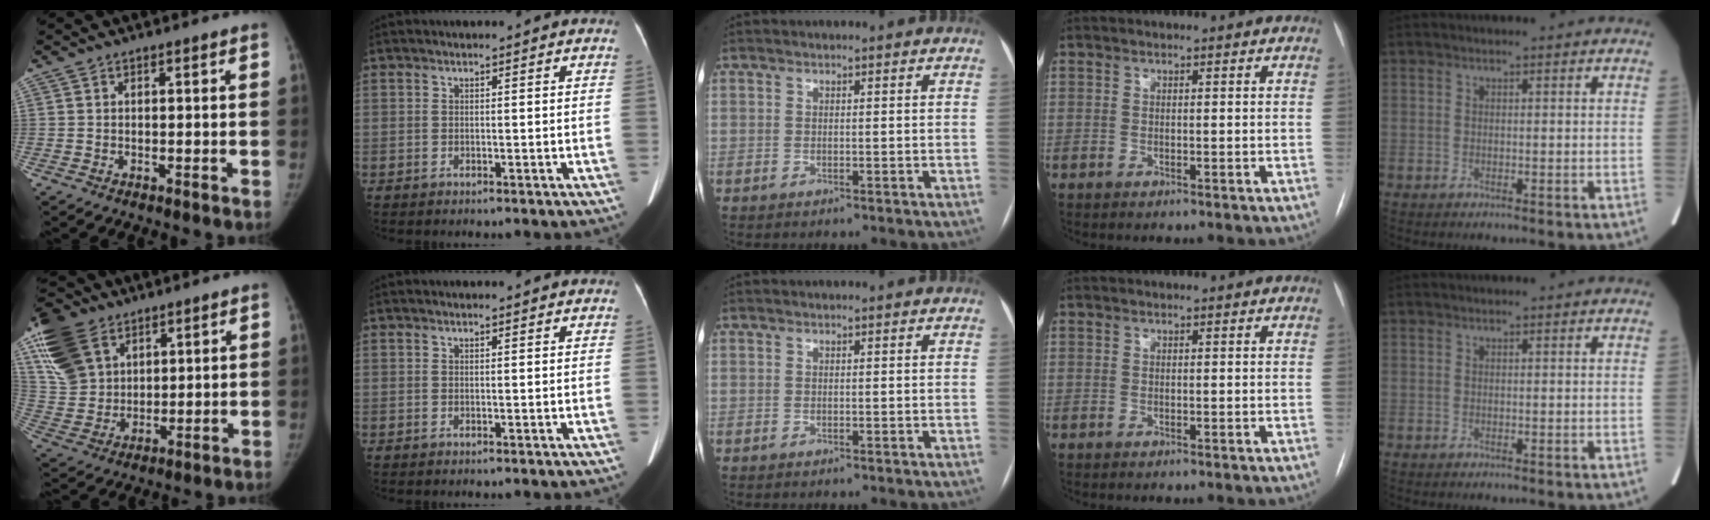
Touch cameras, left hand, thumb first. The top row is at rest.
{"thumb": {"total": 16.8, "force": [8.8, 11.3, 8.8], "torque": [-0.172, -0.011, 0.174]}, "index": {"total": 1.4, "force": [1.4, 0.1, 0.3], "torque": [-0.009, 0.005, 0.015]}}